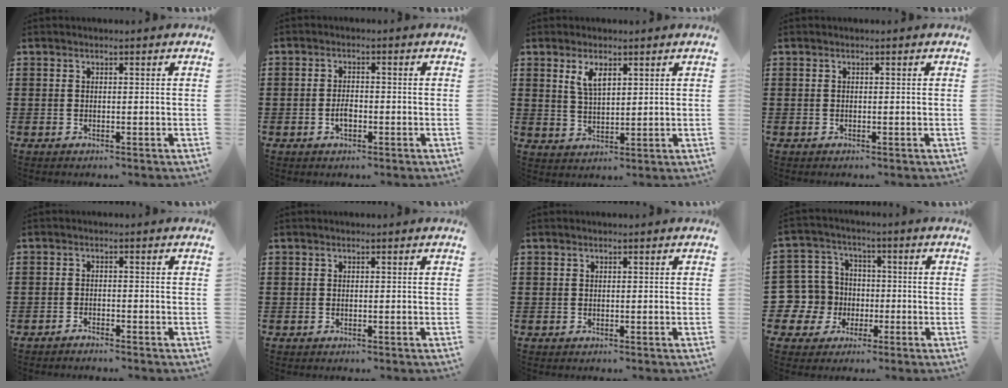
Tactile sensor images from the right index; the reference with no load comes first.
{"total": 2.3, "force": [-0.8, 1.2, 1.8], "torque": [-0.034, 0.003, -0.015]}
{"total": 3.7, "force": [2.0, 1.6, 2.7], "torque": [-0.058, 0.005, 0.036]}
{"total": 0.0}
{"total": 1.2, "force": [-1.2, -0.1, 0.0], "torque": [-0.003, 0.002, -0.025]}
{"total": 0.0}
{"total": 0.0}
{"total": 8.7, "force": [-1.0, 8.5, 1.6], "torque": [-0.106, -0.004, -0.020]}